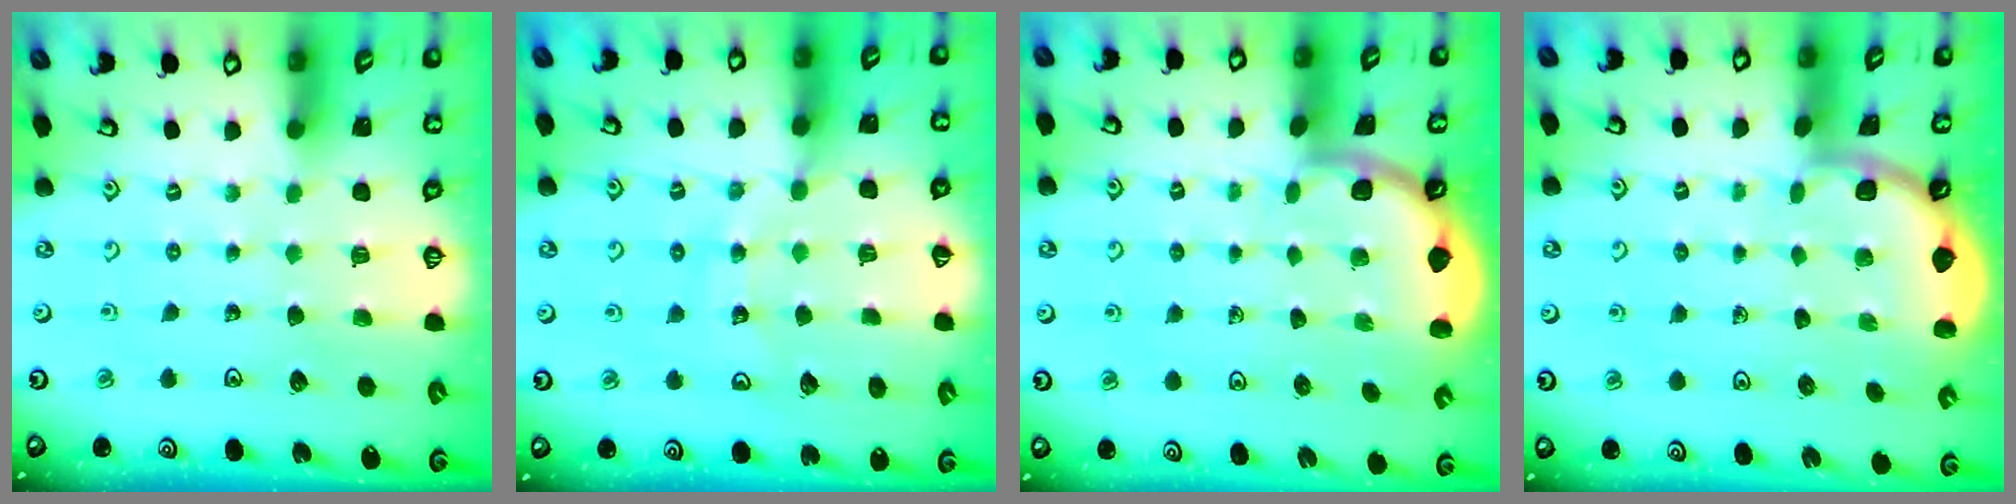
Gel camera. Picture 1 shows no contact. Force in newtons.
{"total": 10.6, "press": 10.6, "slide": 0.9}
{"total": 1.7, "press": 1.7, "slide": 0.0}
{"total": 1.6, "press": 1.6, "slide": 0.2}